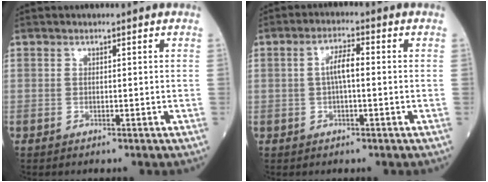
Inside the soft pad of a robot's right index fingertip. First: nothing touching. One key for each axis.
{"total": 3.8, "fx": 0.1, "fy": 0.9, "fz": 3.7, "tx": -0.069, "ty": 0.012, "tz": 0.000}